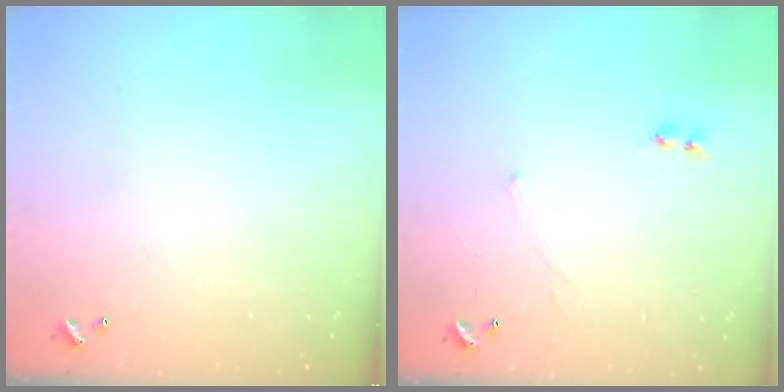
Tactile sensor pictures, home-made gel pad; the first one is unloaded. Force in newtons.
{"total": 2.4, "press": 2.3, "slide": 0.5}